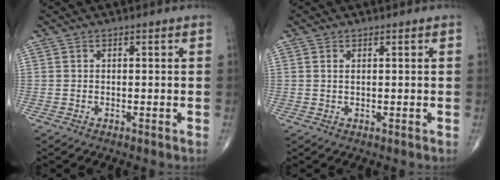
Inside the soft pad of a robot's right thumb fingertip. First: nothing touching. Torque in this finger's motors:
{"motor_torque": [-0.26, 0.16, -0.22, 0.04, 0.00]}